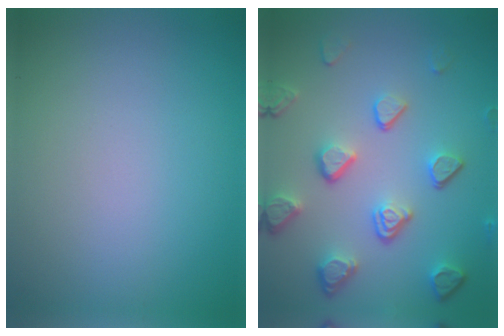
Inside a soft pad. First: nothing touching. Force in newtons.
{"total": 5.0, "press": 3.9, "slide": 3.2}